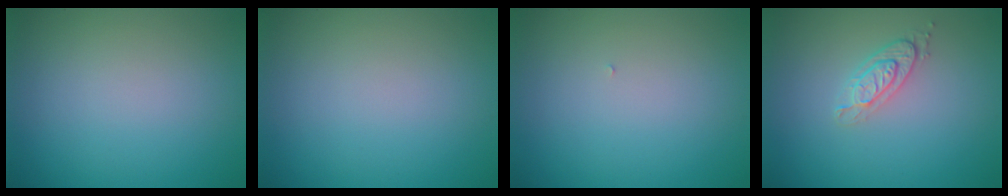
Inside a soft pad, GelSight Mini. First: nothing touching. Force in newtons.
{"total": 0.0}
{"total": 0.0}
{"total": 2.1, "press": 1.9, "slide": 0.8}